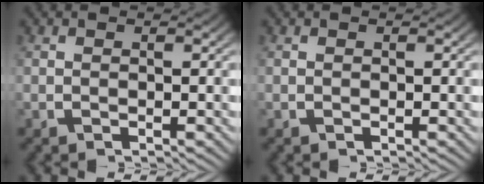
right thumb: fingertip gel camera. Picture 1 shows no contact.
{"total": 0.0}